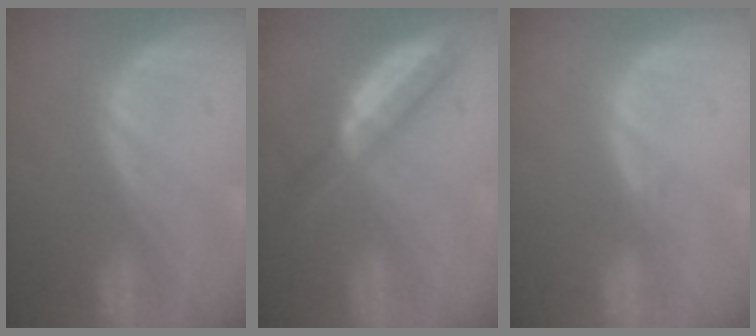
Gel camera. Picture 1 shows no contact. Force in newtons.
{"total": 5.8, "press": 5.2, "slide": 2.6}
{"total": 0.6, "press": 0.6, "slide": 0.2}